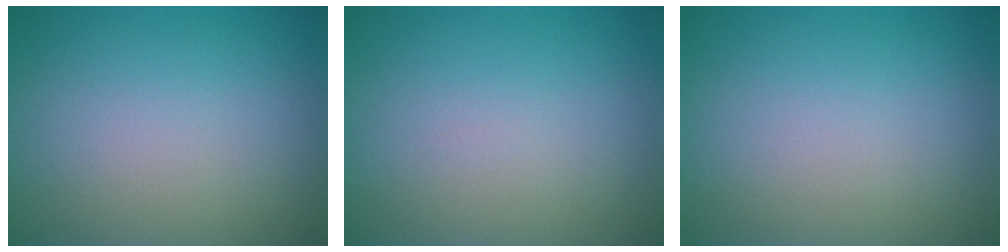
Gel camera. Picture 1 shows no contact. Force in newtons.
{"total": 0.0}
{"total": 0.0}